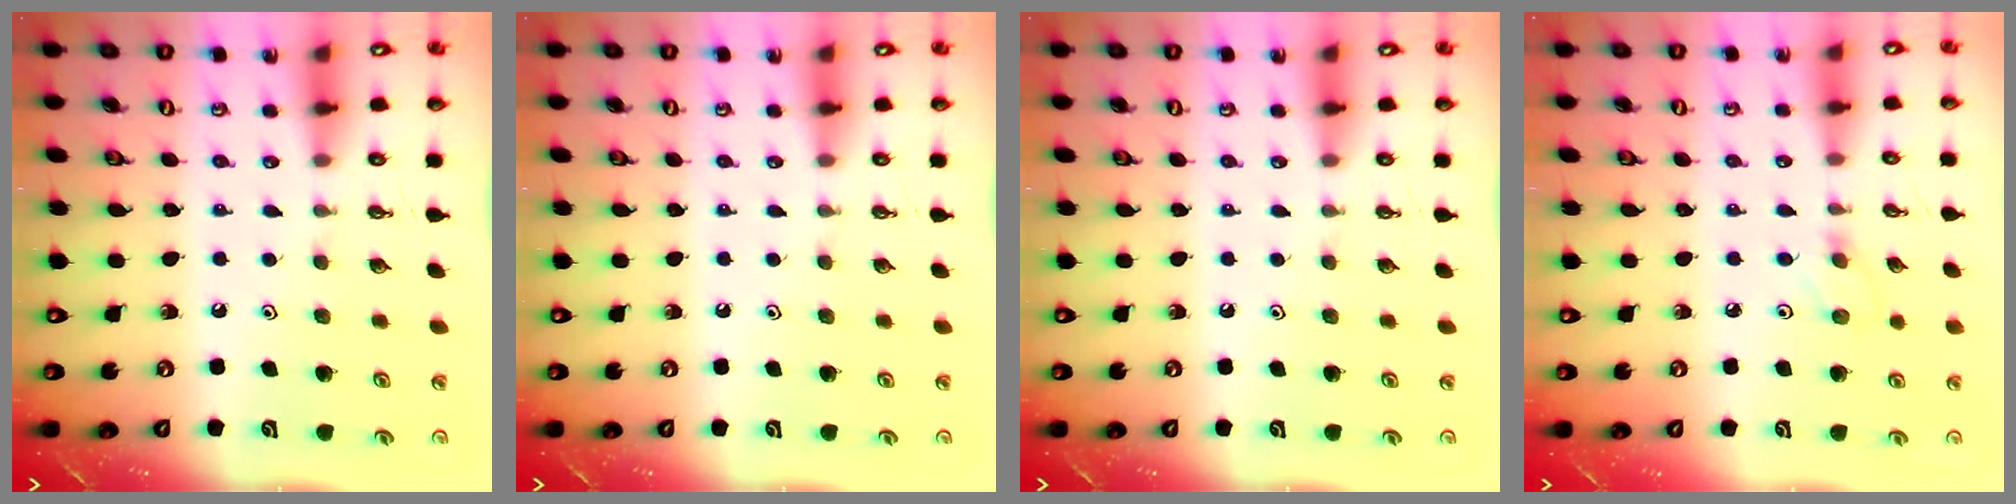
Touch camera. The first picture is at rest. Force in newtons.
{"total": 0.0}
{"total": 0.0}
{"total": 4.3, "press": 4.3, "slide": 0.6}